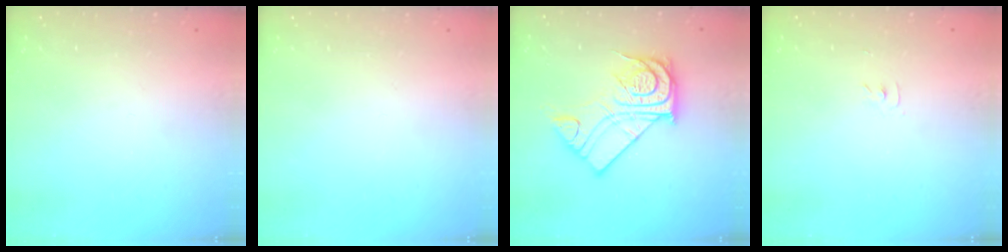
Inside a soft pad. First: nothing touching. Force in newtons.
{"total": 1.7, "press": 1.7, "slide": 0.1}
{"total": 16.6, "press": 16.5, "slide": 1.4}
{"total": 3.5, "press": 3.5, "slide": 0.5}